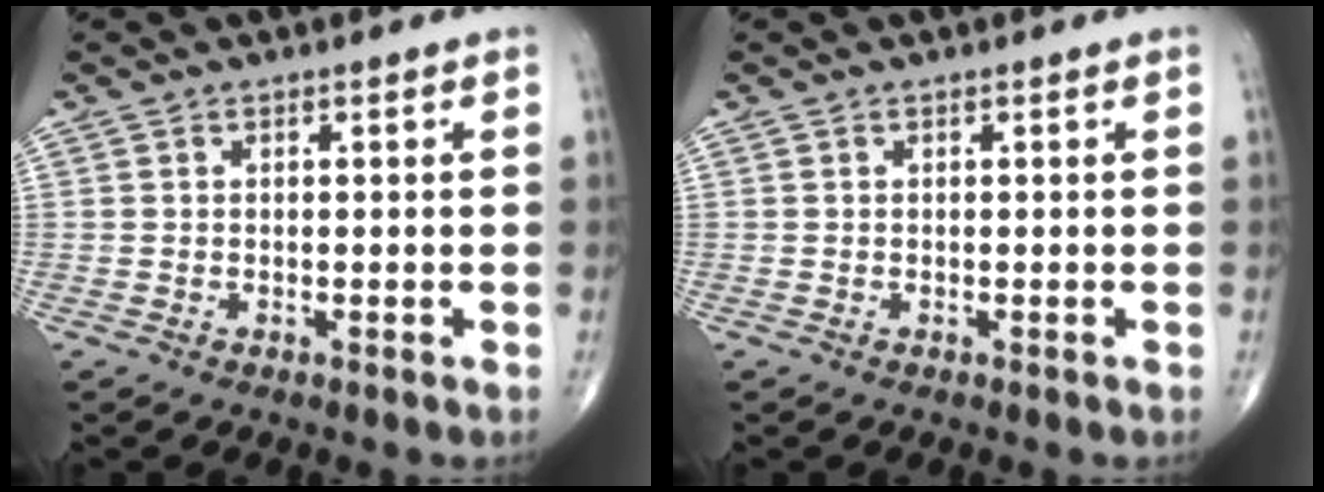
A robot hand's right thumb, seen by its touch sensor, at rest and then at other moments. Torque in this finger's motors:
{"motor_torque": [0.00, 0.00, -0.01, -0.01, 0.02]}